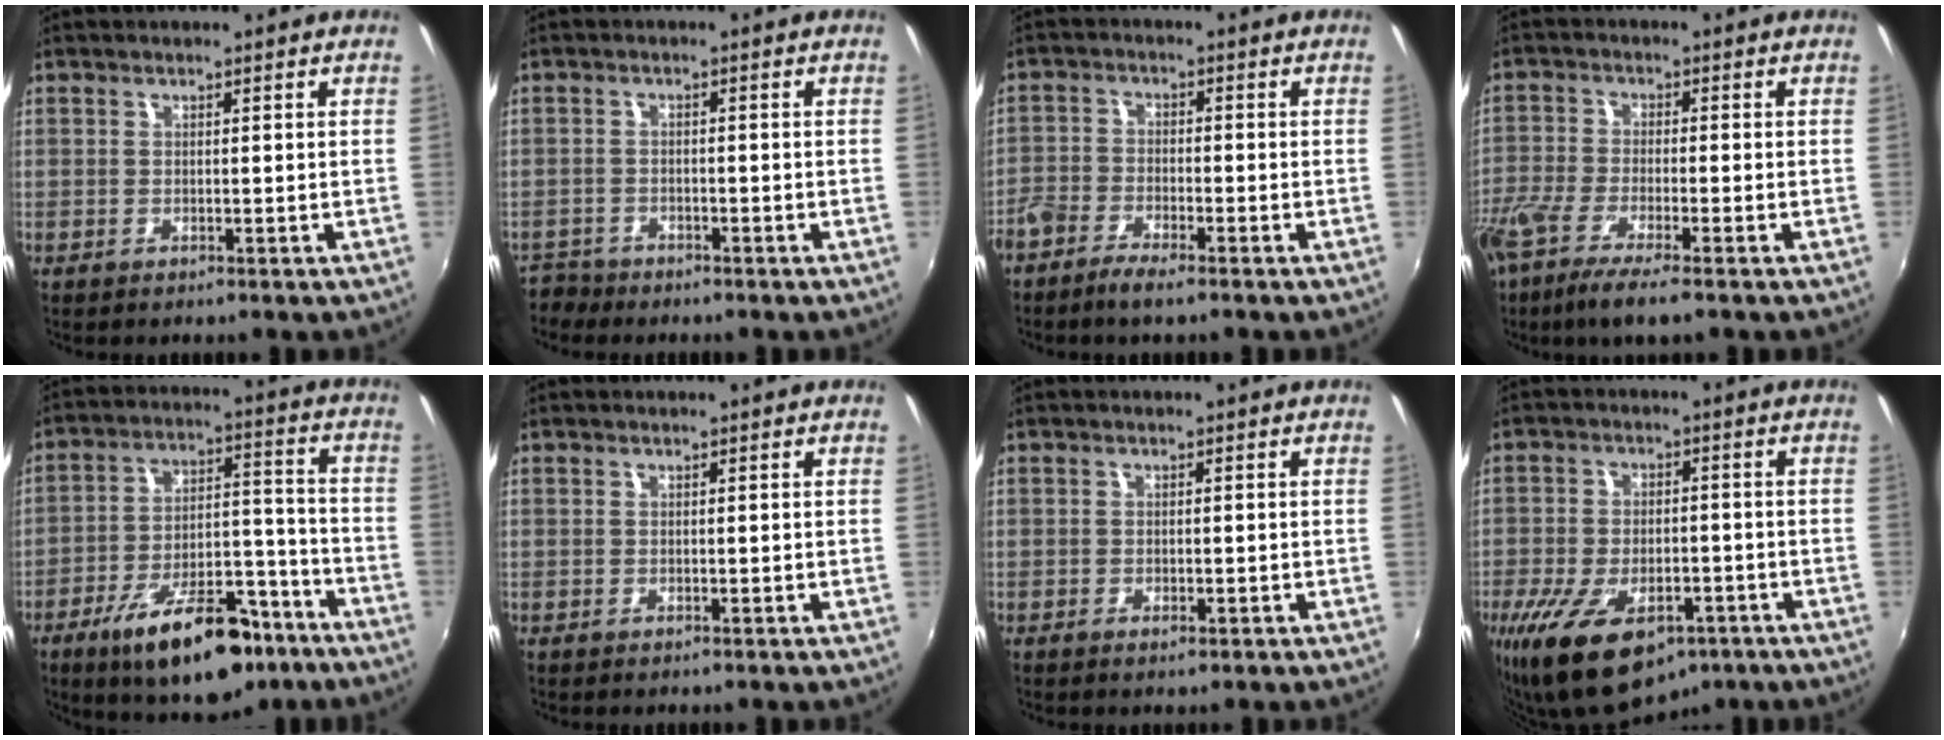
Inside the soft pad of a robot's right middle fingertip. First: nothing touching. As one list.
[{"total": 4.0, "force": [-3.6, 1.7, 0.2], "torque": [-0.021, -0.006, -0.071]}, {"total": 4.7, "force": [-3.7, 1.3, 2.6], "torque": [-0.076, -0.003, -0.080]}, {"total": 9.4, "force": [-6.7, 1.4, 6.4], "torque": [-0.150, -0.036, -0.132]}, {"total": 19.4, "force": [-12.7, 7.7, 12.4], "torque": [-0.203, 0.003, -0.184]}, {"total": 0.0}, {"total": 1.4, "force": [-0.8, 0.5, 1.0], "torque": [-0.017, -0.003, -0.012]}, {"total": 17.5, "force": [-10.0, 8.8, 11.3], "torque": [-0.241, -0.038, -0.156]}]